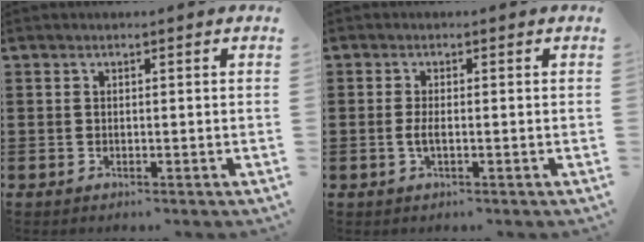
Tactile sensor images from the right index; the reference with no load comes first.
{"total": 2.1, "force": [-0.5, 0.5, 2.0], "torque": [-0.042, -0.003, -0.011]}